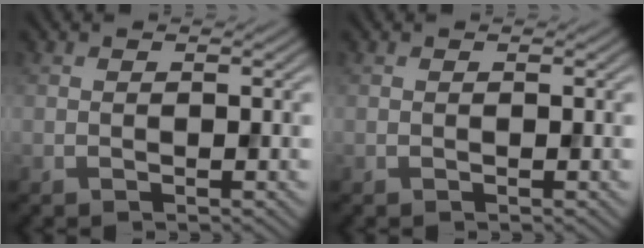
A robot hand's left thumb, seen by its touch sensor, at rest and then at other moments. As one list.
[{"total": 0.0}]